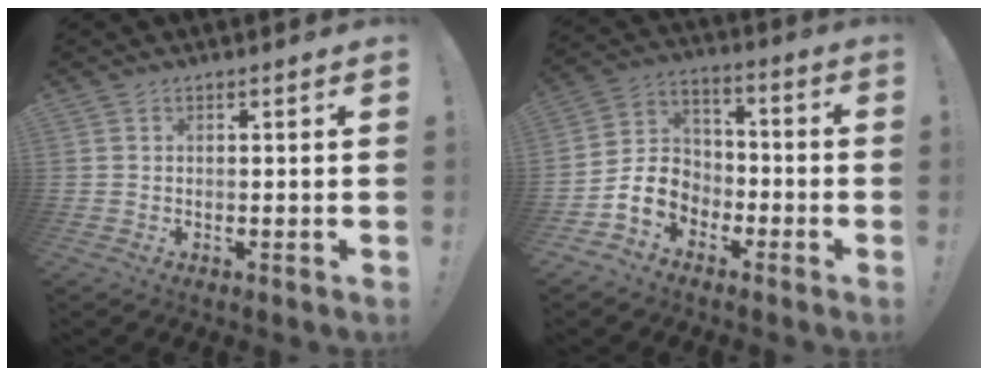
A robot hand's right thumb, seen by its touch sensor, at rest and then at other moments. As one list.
[{"total": 10.8, "force": [-5.2, 8.3, 4.4], "torque": [-0.078, 0.030, -0.091]}]